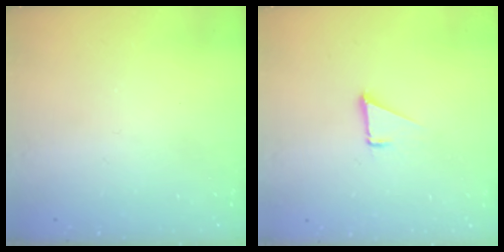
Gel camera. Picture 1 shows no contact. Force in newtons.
{"total": 1.7, "press": 1.7, "slide": 0.1}